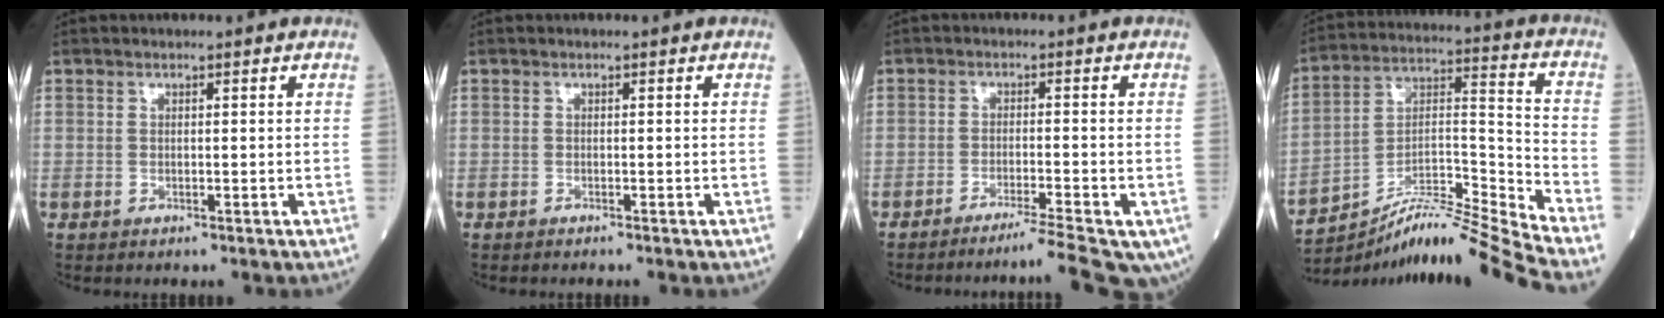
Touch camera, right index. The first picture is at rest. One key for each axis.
{"total": 0.0}
{"total": 9.5, "fx": -6.7, "fy": 0.8, "fz": 6.7, "tx": -0.078, "ty": -0.006, "tz": -0.101}
{"total": 14.4, "fx": -12.8, "fy": -3.2, "fz": 5.8, "tx": -0.093, "ty": 0.032, "tz": -0.222}